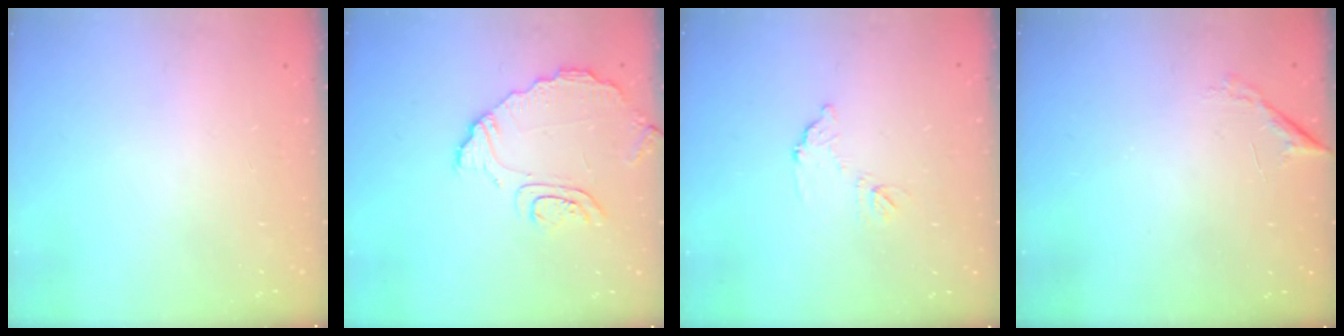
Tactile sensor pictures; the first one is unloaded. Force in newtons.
{"total": 9.1, "press": 9.0, "slide": 0.9}
{"total": 7.1, "press": 7.1, "slide": 0.4}
{"total": 6.0, "press": 6.0, "slide": 0.2}